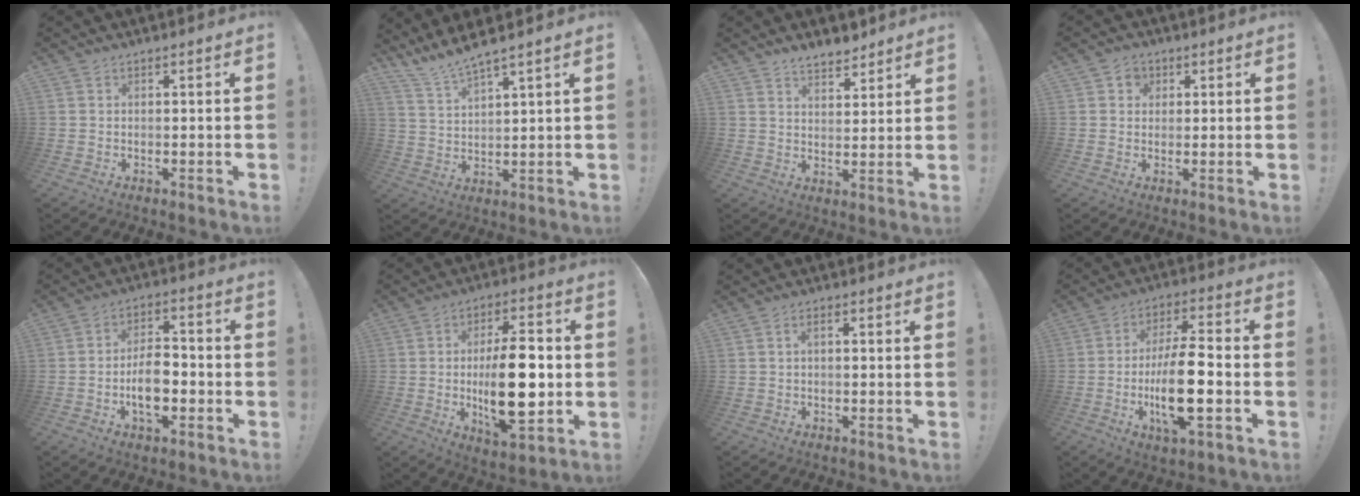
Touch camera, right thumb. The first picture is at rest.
{"total": 6.7, "force": [6.3, -0.4, 2.3], "torque": [-0.064, -0.037, 0.116]}
{"total": 5.9, "force": [5.3, 2.1, 1.5], "torque": [-0.006, -0.043, 0.095]}
{"total": 3.4, "force": [1.1, 3.0, 1.0], "torque": [-0.010, -0.004, 0.018]}
{"total": 10.0, "force": [-3.0, 5.7, 7.6], "torque": [-0.139, 0.011, -0.053]}
{"total": 18.4, "force": [-1.7, 9.5, 15.7], "torque": [-0.253, 0.003, -0.027]}
{"total": 1.7, "force": [-0.3, 0.7, 1.5], "torque": [-0.031, 0.008, -0.005]}
{"total": 15.5, "force": [-3.5, 4.7, 14.3], "torque": [-0.264, 0.003, -0.061]}